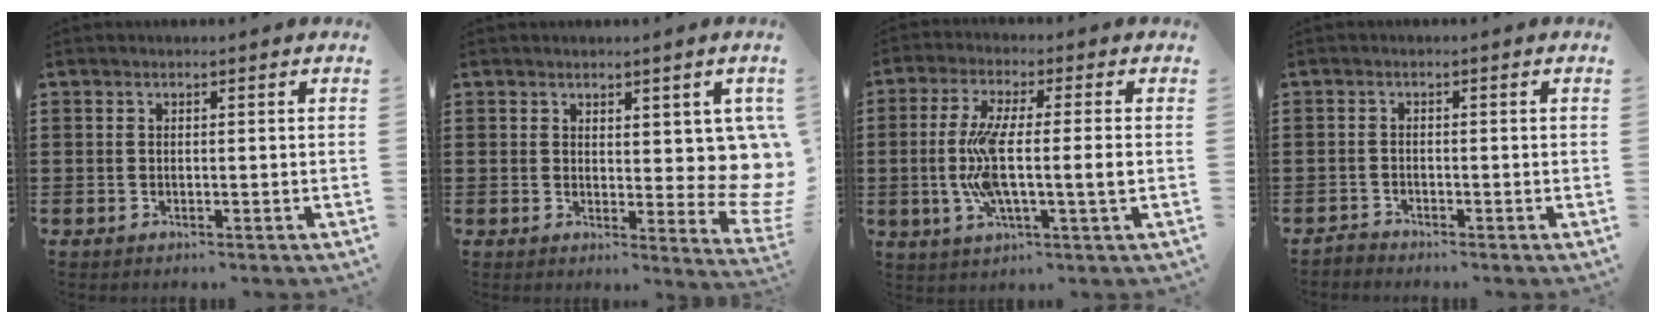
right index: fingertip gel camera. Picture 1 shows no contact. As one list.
[{"total": 6.3, "force": [2.8, 3.1, 4.7], "torque": [-0.045, -0.017, 0.045]}, {"total": 9.1, "force": [-0.8, 1.7, 8.9], "torque": [-0.182, -0.011, -0.023]}, {"total": 1.2, "force": [-1.2, 0.2, 0.0], "torque": [-0.006, 0.002, -0.026]}]